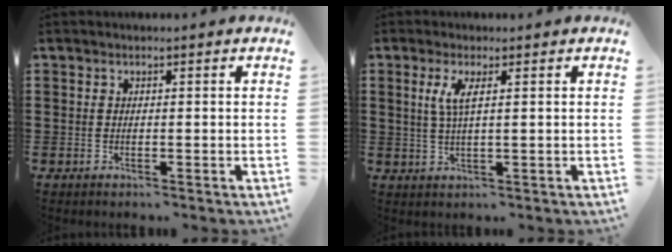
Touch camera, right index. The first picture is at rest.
{"total": 3.5, "force": [1.1, 0.6, 3.2], "torque": [-0.076, -0.001, 0.014]}